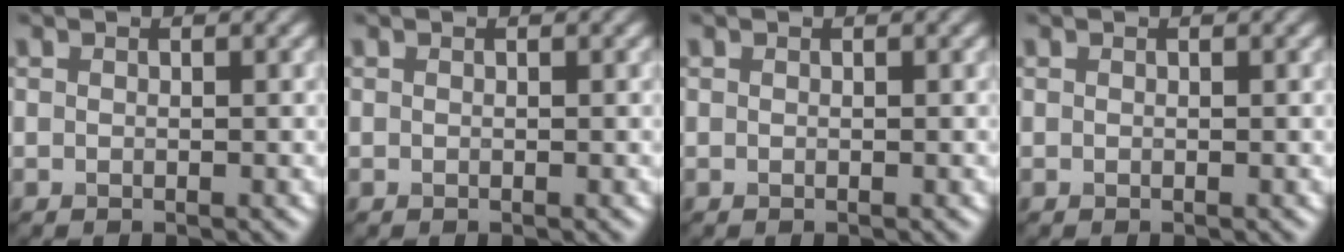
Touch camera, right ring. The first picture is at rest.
{"total": 0.0}
{"total": 0.0}
{"total": 0.0}